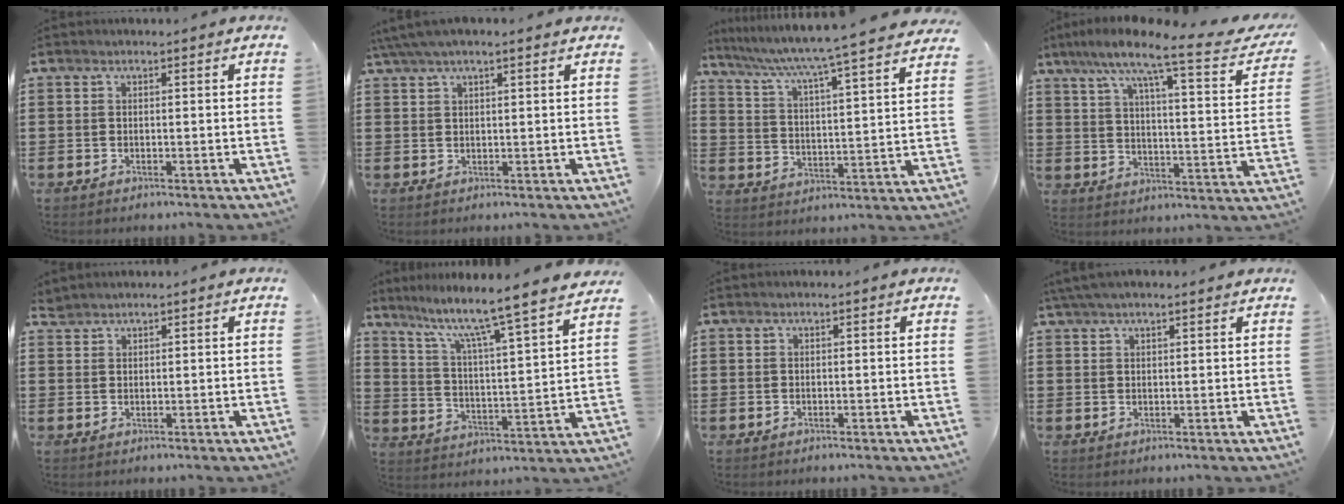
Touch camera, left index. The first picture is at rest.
{"total": 3.1, "force": [2.2, 1.0, 1.9], "torque": [-0.044, 0.007, 0.042]}
{"total": 5.5, "force": [4.8, -1.2, 2.5], "torque": [-0.069, -0.052, 0.070]}
{"total": 9.7, "force": [7.3, 0.5, 6.4], "torque": [-0.130, -0.052, 0.107]}
{"total": 1.4, "force": [1.3, 0.2, 0.1], "torque": [-0.005, -0.001, 0.027]}
{"total": 8.0, "force": [6.7, -1.0, 4.3], "torque": [-0.103, -0.062, 0.100]}
{"total": 0.0}
{"total": 2.8, "force": [2.3, 0.9, 1.4], "torque": [-0.032, 0.004, 0.045]}